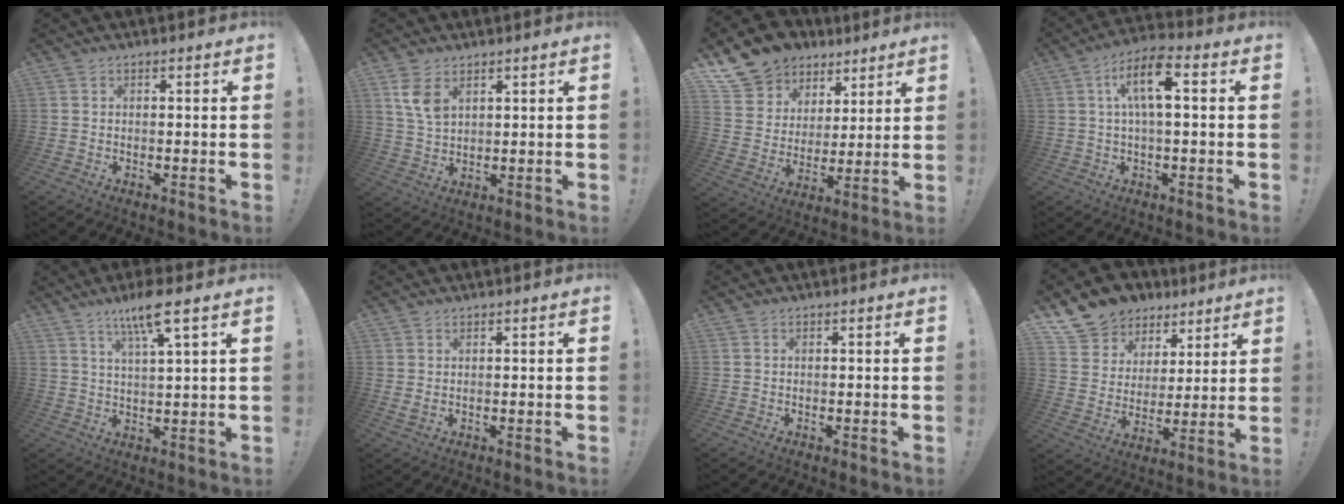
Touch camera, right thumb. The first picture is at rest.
{"total": 7.1, "force": [3.6, 4.0, 4.7], "torque": [-0.076, -0.015, 0.069]}
{"total": 14.0, "force": [9.3, 10.0, 3.1], "torque": [-0.051, -0.070, 0.191]}
{"total": 10.8, "force": [2.3, 3.8, 9.9], "torque": [-0.166, 0.007, 0.040]}
{"total": 9.0, "force": [5.9, 1.1, 6.8], "torque": [-0.113, -0.026, 0.096]}
{"total": 1.4, "force": [0.9, 0.2, 1.1], "torque": [-0.012, -0.006, 0.013]}
{"total": 0.0}
{"total": 12.2, "force": [8.4, 8.5, 2.5], "torque": [-0.045, -0.064, 0.167]}